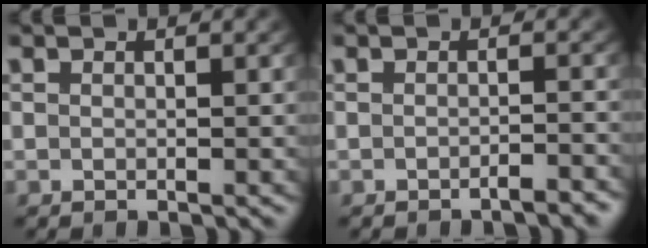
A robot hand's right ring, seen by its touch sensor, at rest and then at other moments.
{"total": 1.3, "force": [-1.2, -0.1, 0.4], "torque": [-0.004, 0.000, -0.023]}